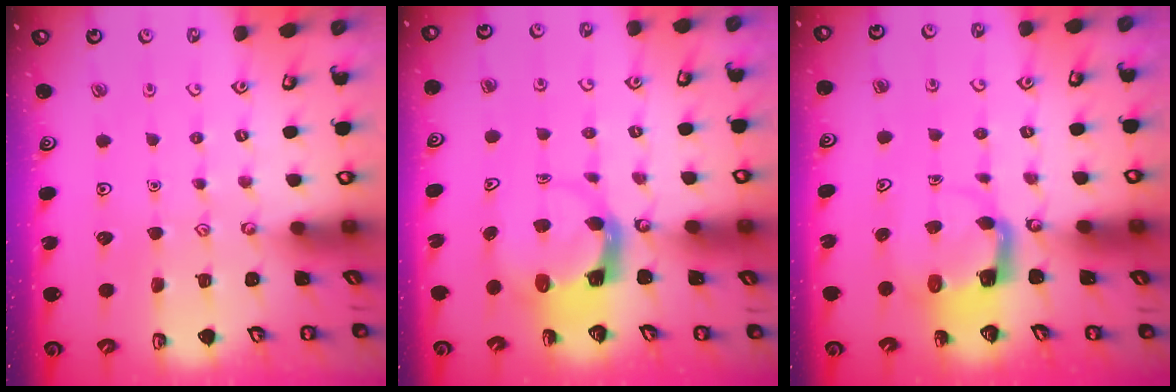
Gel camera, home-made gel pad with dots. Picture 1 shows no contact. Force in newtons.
{"total": 3.5, "press": 3.5, "slide": 0.5}
{"total": 4.0, "press": 3.9, "slide": 0.4}